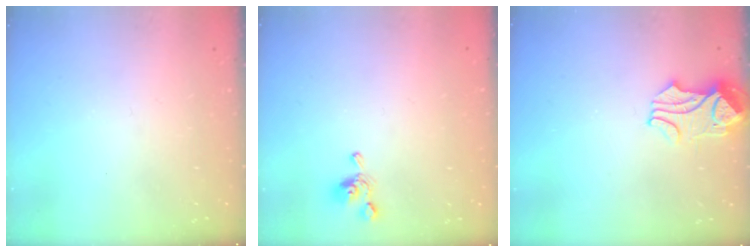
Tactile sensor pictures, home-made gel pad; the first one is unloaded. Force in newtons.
{"total": 2.7, "press": 2.7, "slide": 0.4}
{"total": 2.0, "press": 1.8, "slide": 1.0}